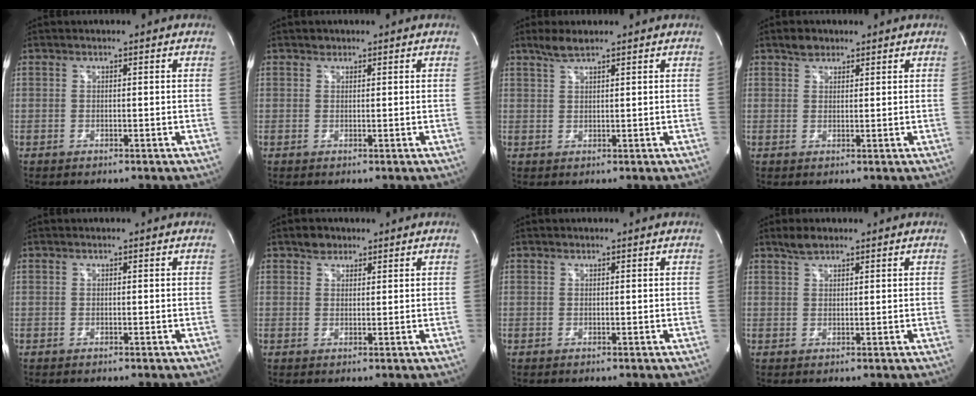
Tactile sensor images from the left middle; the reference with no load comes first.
{"total": 0.8, "force": [0.6, 0.5, 0.0], "torque": [0.003, -0.001, 0.006]}
{"total": 2.6, "force": [2.1, 0.2, 1.4], "torque": [-0.036, 0.006, 0.044]}
{"total": 2.2, "force": [1.6, 1.4, 0.5], "torque": [-0.011, 0.007, 0.027]}
{"total": 0.0}
{"total": 2.3, "force": [1.7, 1.6, 0.5], "torque": [-0.007, 0.007, 0.026]}
{"total": 0.0}
{"total": 2.4, "force": [2.0, 0.8, 1.0], "torque": [-0.026, 0.007, 0.038]}